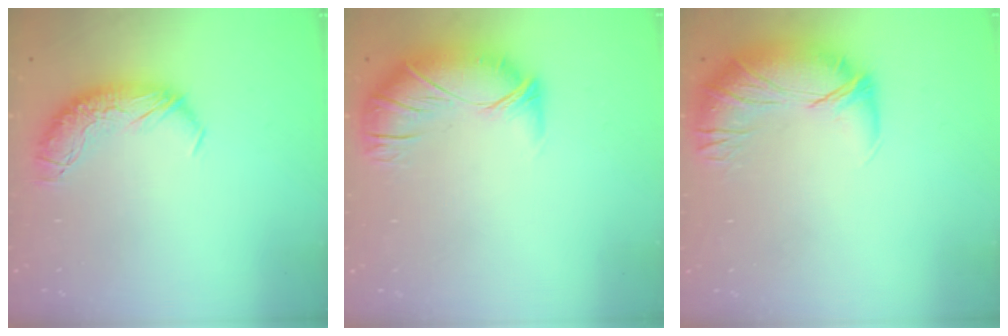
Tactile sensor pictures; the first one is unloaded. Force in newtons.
{"total": 2.7, "press": 1.1, "slide": 2.5}
{"total": 2.7, "press": 0.4, "slide": 2.7}